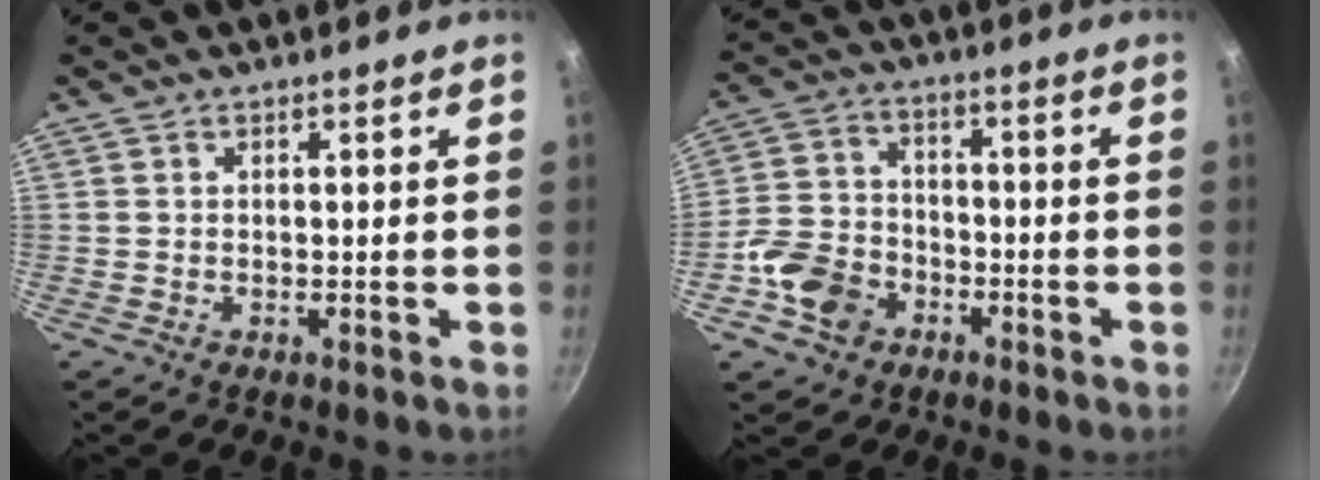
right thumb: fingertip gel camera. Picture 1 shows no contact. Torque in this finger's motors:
{"motor_torque": [0.49, 0.23, 0.75, -0.36, 0.08]}